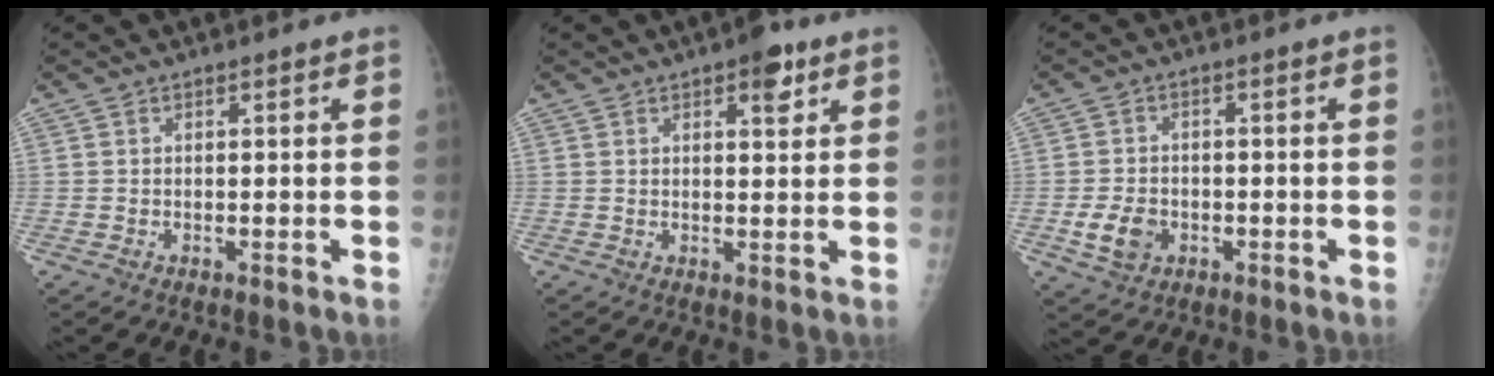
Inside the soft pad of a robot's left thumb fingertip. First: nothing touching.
{"total": 4.7, "force": [2.6, 1.9, 3.4], "torque": [-0.032, -0.010, 0.031]}
{"total": 5.2, "force": [-1.7, 4.0, 2.9], "torque": [-0.047, 0.006, -0.027]}